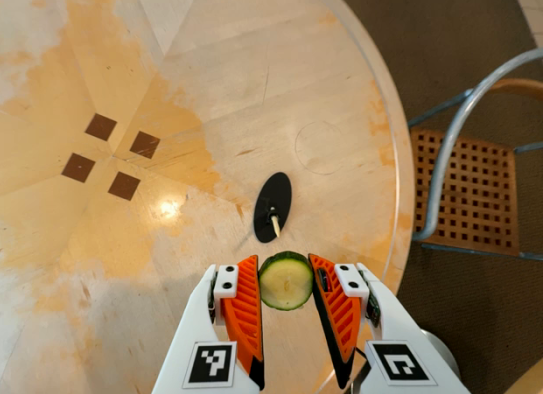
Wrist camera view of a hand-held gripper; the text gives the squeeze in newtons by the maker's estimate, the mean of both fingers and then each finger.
{"total": 9.0, "left": 9.1, "right": 8.9}